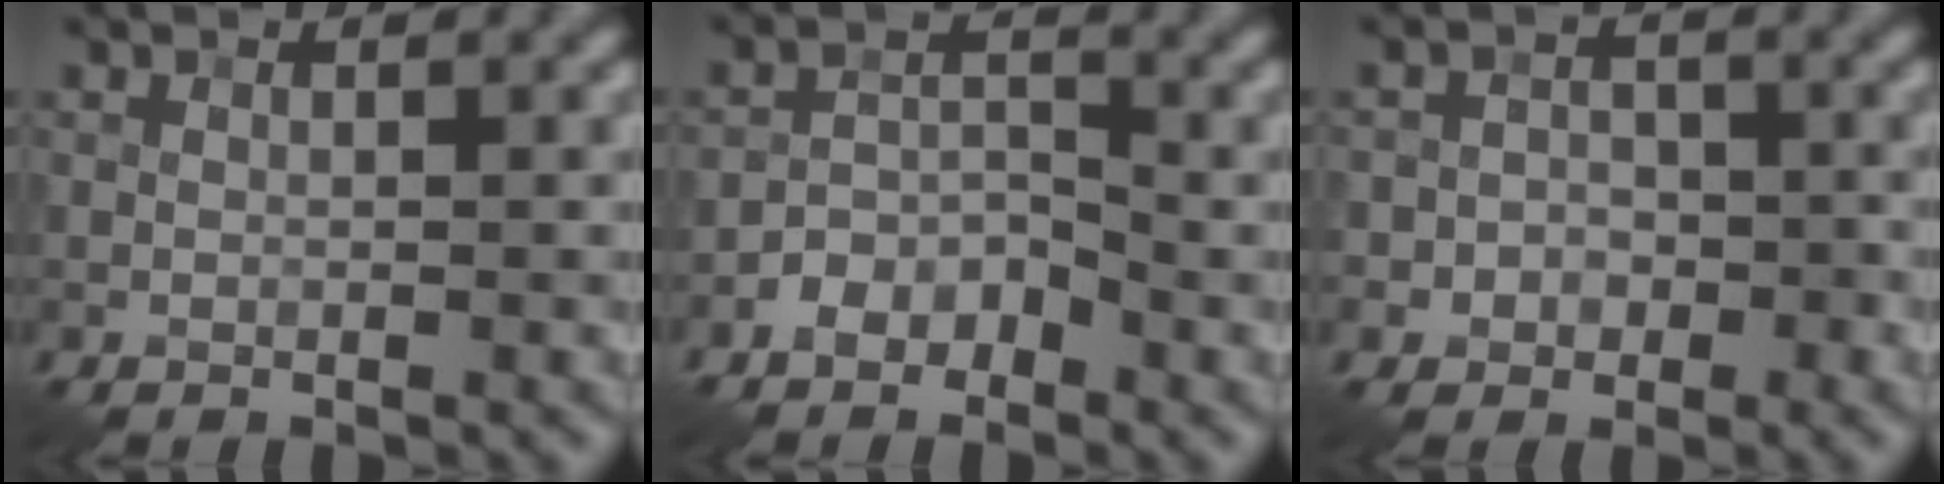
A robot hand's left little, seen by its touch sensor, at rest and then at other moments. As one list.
[{"total": 2.5, "force": [-1.9, 1.4, 0.8], "torque": [-0.011, 0.014, -0.039]}, {"total": 3.1, "force": [-1.0, 2.9, 0.7], "torque": [0.017, 0.010, -0.035]}]